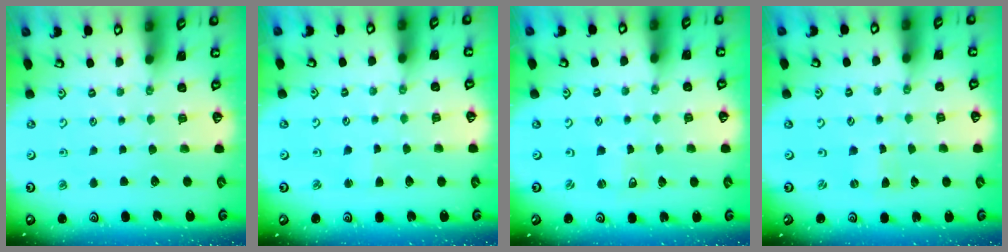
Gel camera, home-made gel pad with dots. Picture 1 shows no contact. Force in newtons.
{"total": 1.3, "press": 1.3, "slide": 0.2}
{"total": 2.3, "press": 2.3, "slide": 0.4}
{"total": 0.0}